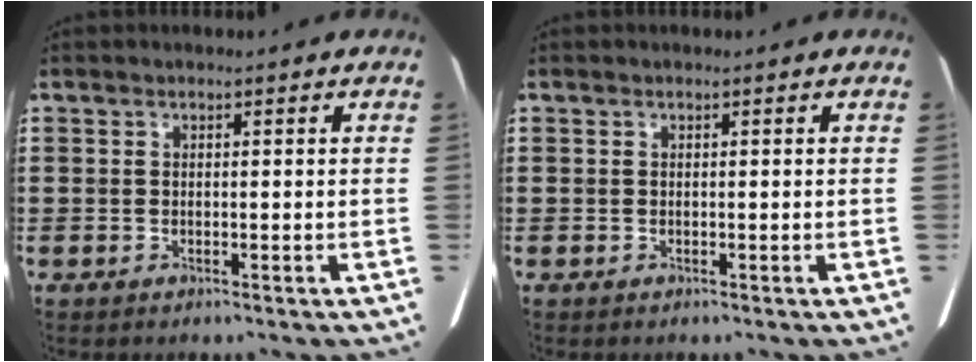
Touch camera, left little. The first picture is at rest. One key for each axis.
{"total": 0.0}